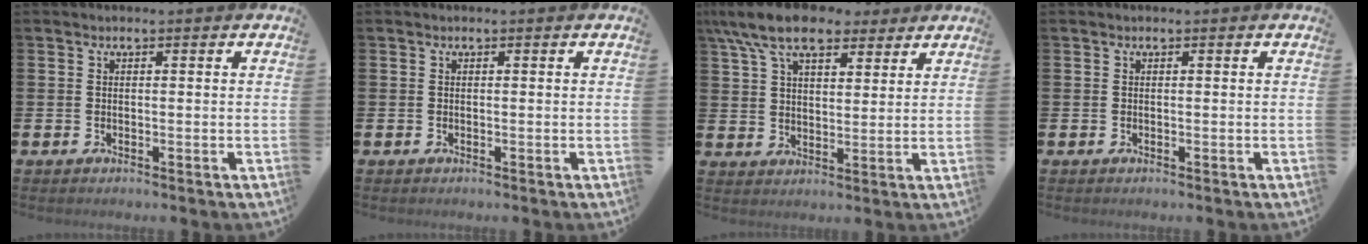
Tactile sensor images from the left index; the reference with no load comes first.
{"total": 0.0}
{"total": 9.7, "force": [8.0, 3.7, 4.0], "torque": [-0.093, -0.022, 0.146]}
{"total": 0.0}